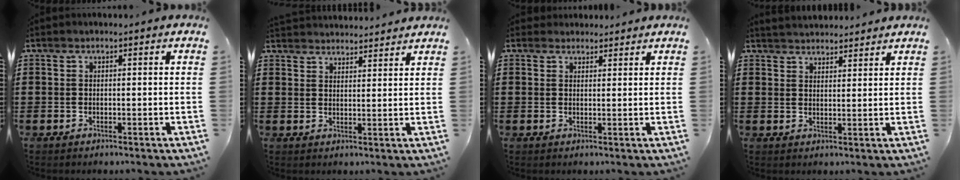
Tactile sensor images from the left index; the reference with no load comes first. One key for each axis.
{"total": 3.0, "fx": 3.0, "fy": 0.1, "fz": -0.3, "tx": -0.004, "ty": -0.012, "tz": 0.057}
{"total": 2.1, "fx": 1.9, "fy": 0.8, "fz": -0.1, "tx": -0.004, "ty": 0.004, "tz": 0.038}
{"total": 2.7, "fx": 2.7, "fy": 0.1, "fz": -0.3, "tx": -0.003, "ty": -0.006, "tz": 0.052}